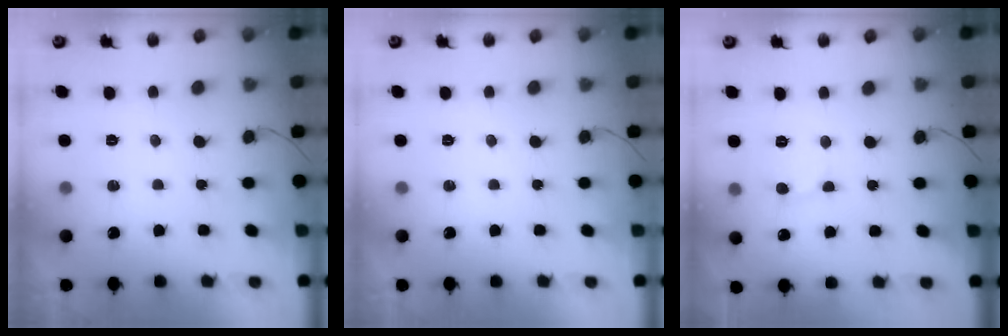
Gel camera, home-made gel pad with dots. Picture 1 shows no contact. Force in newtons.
{"total": 0.0}
{"total": 2.7, "press": 2.7, "slide": 0.3}